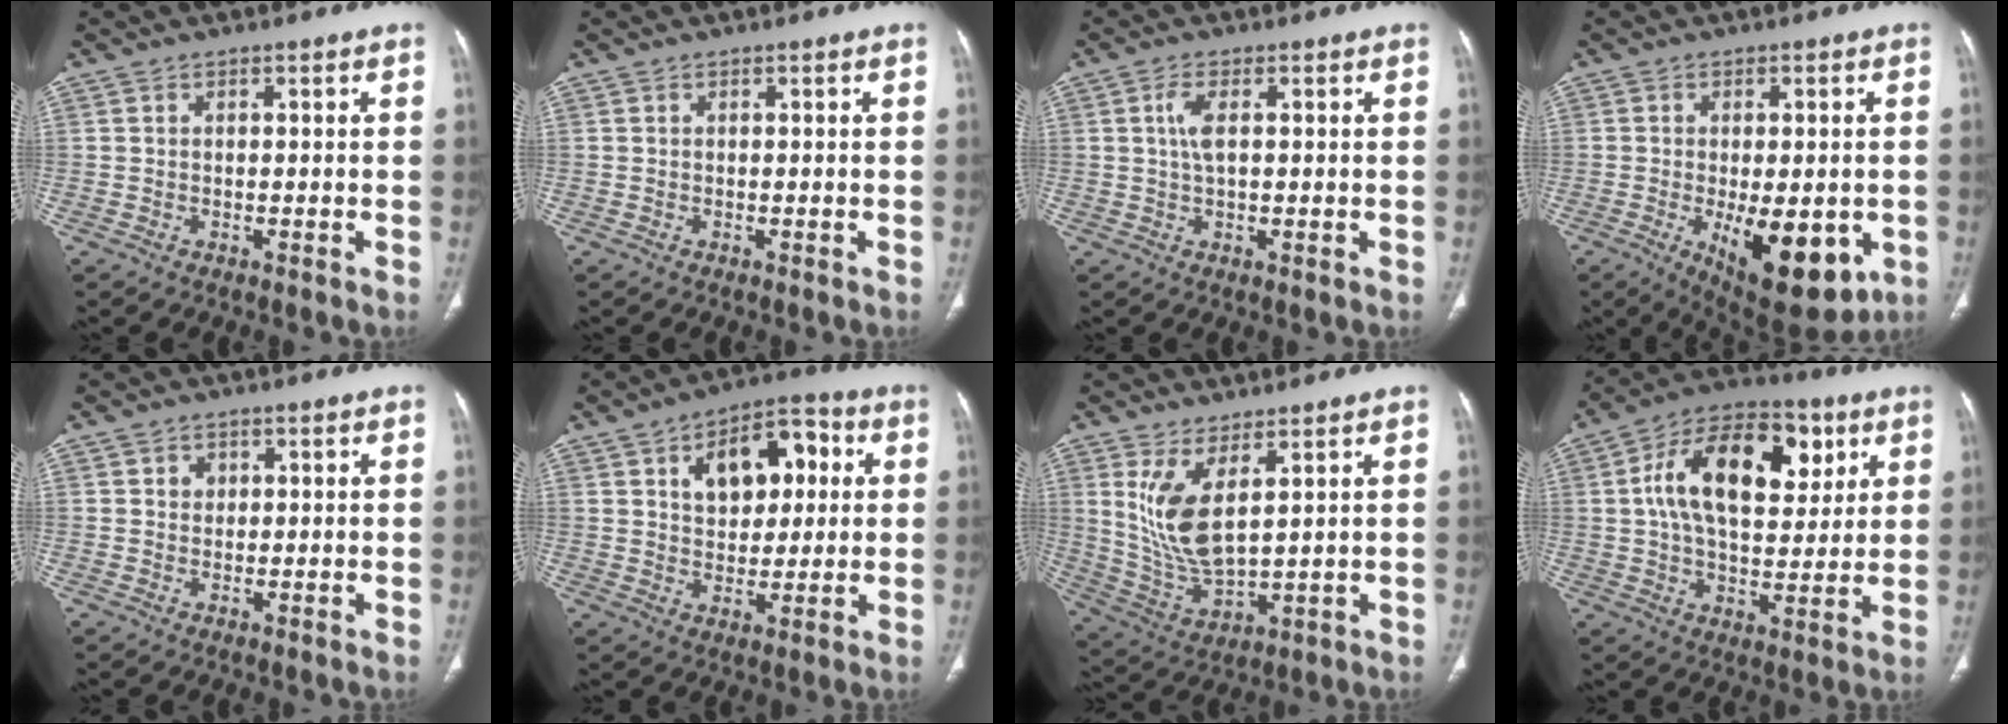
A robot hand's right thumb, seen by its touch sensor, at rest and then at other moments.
{"total": 0.0}
{"total": 3.7, "force": [0.8, 1.2, 3.4], "torque": [-0.080, 0.000, 0.014]}
{"total": 15.6, "force": [-4.3, 7.0, 13.3], "torque": [-0.172, -0.017, -0.041]}
{"total": 1.7, "force": [0.6, 1.5, 0.5], "torque": [0.002, -0.001, 0.008]}
{"total": 13.5, "force": [3.9, 8.4, 9.8], "torque": [-0.103, 0.011, 0.056]}
{"total": 10.5, "force": [3.9, 3.9, 8.9], "torque": [-0.183, -0.036, 0.097]}
{"total": 20.2, "force": [5.8, 11.6, 15.5], "torque": [-0.224, 0.003, 0.086]}